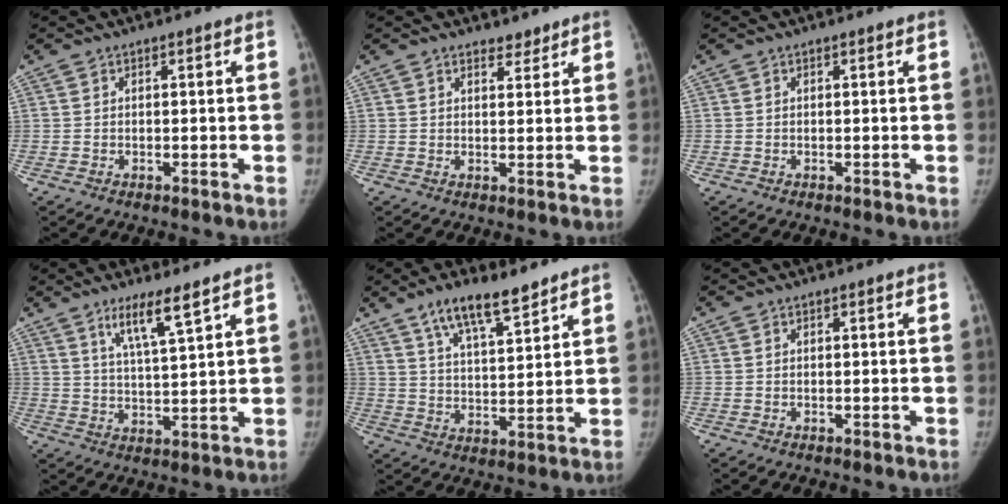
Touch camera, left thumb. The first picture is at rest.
{"total": 2.4, "force": [2.0, 1.1, 0.5], "torque": [0.011, -0.012, 0.026]}
{"total": 0.0}
{"total": 7.4, "force": [4.9, 0.5, 5.5], "torque": [-0.103, -0.034, 0.093]}
{"total": 10.5, "force": [7.6, 2.9, 6.7], "torque": [-0.094, -0.040, 0.135]}
{"total": 0.0}